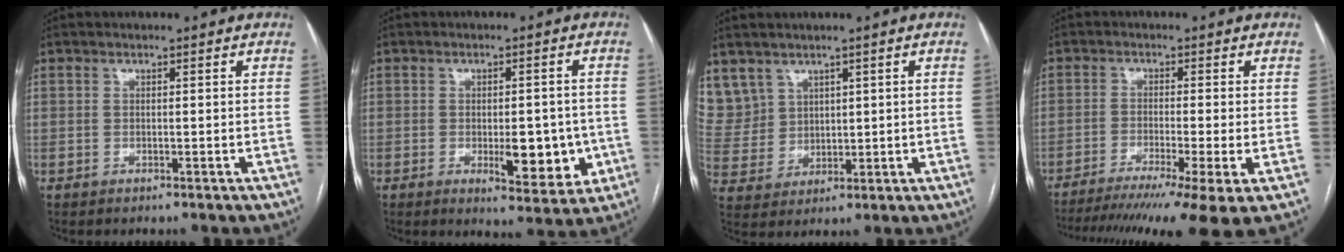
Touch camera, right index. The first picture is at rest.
{"total": 8.4, "force": [-1.8, 3.3, 7.6], "torque": [-0.090, -0.003, -0.015]}
{"total": 9.3, "force": [5.7, 7.2, 1.2], "torque": [-0.045, 0.028, 0.141]}
{"total": 15.5, "force": [-11.2, -0.2, 10.8], "torque": [-0.141, -0.036, -0.172]}